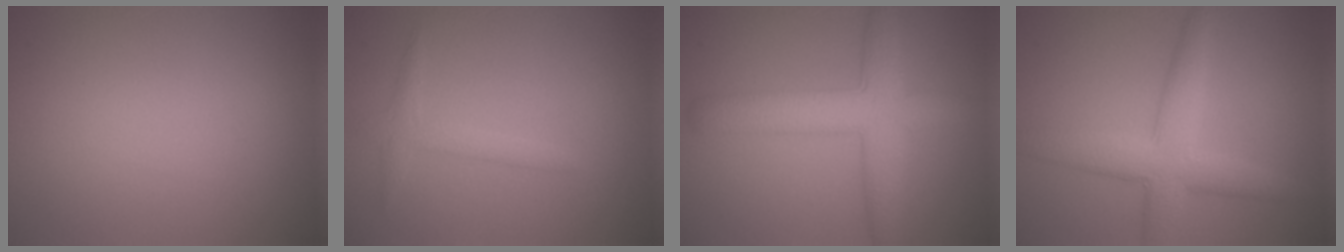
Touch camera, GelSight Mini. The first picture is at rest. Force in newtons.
{"total": 1.7, "press": 1.7, "slide": 0.1}
{"total": 5.6, "press": 5.6, "slide": 0.1}
{"total": 4.8, "press": 4.8, "slide": 0.1}